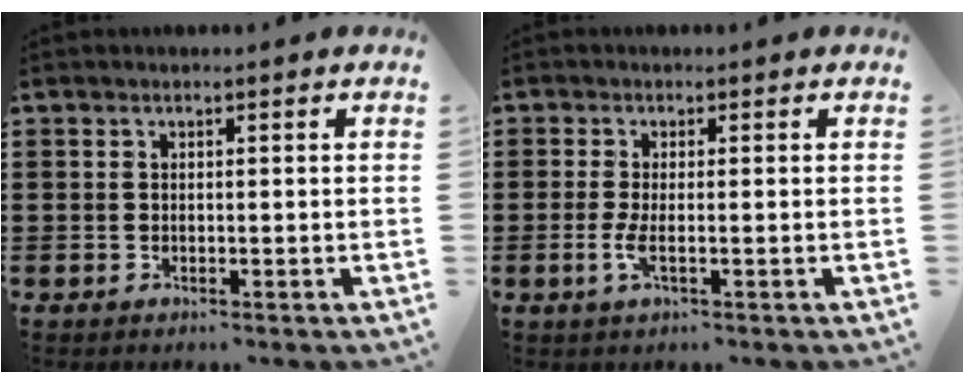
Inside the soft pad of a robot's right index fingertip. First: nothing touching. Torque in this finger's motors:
{"motor_torque": [0.62, 1.52, 0.05, 0.02]}